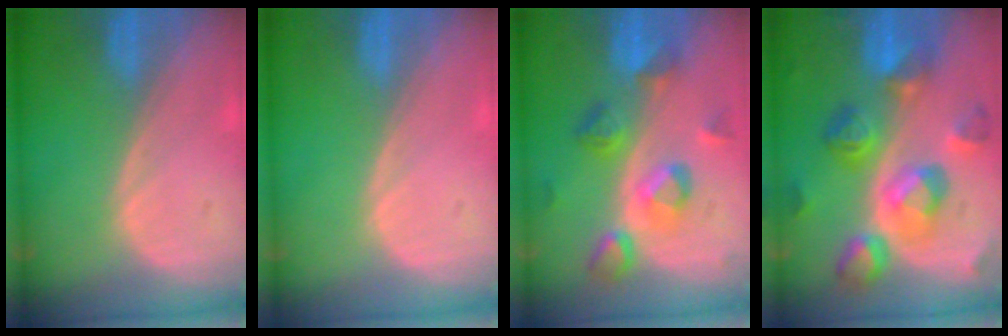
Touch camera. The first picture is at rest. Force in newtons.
{"total": 0.0}
{"total": 7.6, "press": 7.5, "slide": 0.6}
{"total": 11.4, "press": 11.4, "slide": 0.9}